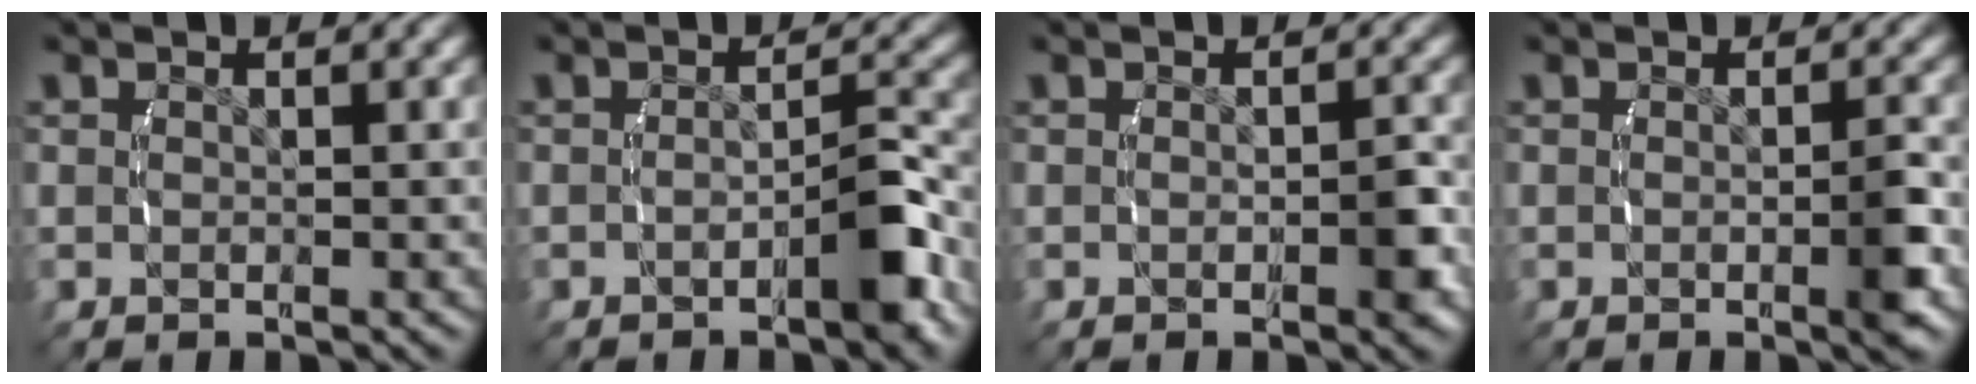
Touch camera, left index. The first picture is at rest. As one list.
[{"total": 2.8, "force": [-1.4, 0.6, 2.4], "torque": [-0.027, 0.003, -0.026]}, {"total": 1.6, "force": [-0.7, 0.4, 1.4], "torque": [-0.020, -0.002, -0.011]}, {"total": 2.1, "force": [-0.7, 0.3, 1.9], "torque": [-0.032, -0.002, -0.012]}]